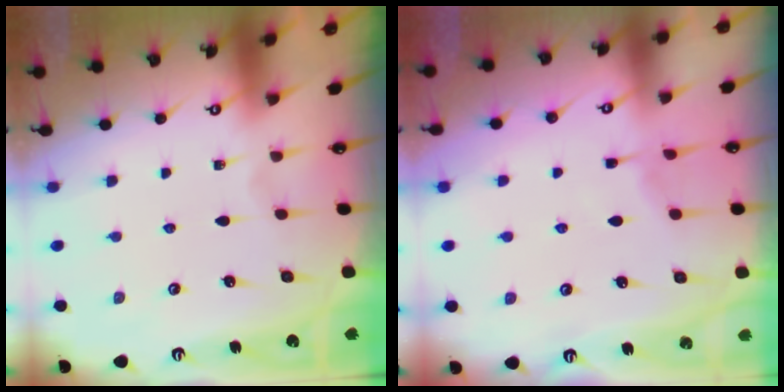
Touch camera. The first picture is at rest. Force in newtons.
{"total": 3.0, "press": 2.9, "slide": 0.5}